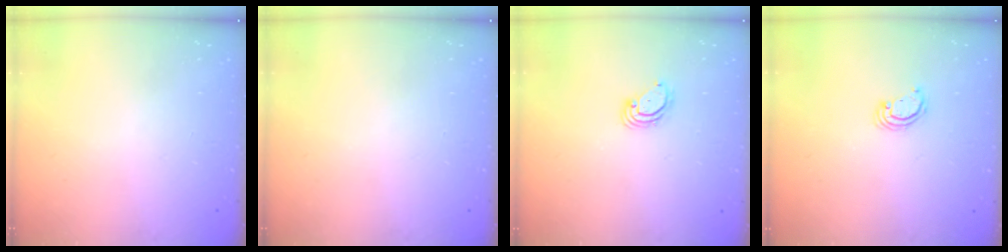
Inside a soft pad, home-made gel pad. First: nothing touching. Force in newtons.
{"total": 0.0}
{"total": 4.1, "press": 4.0, "slide": 0.3}
{"total": 2.6, "press": 2.6, "slide": 0.2}